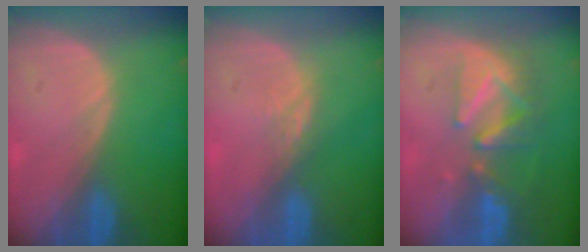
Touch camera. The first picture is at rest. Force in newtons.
{"total": 2.4, "press": 1.9, "slide": 1.4}
{"total": 8.4, "press": 7.8, "slide": 3.2}